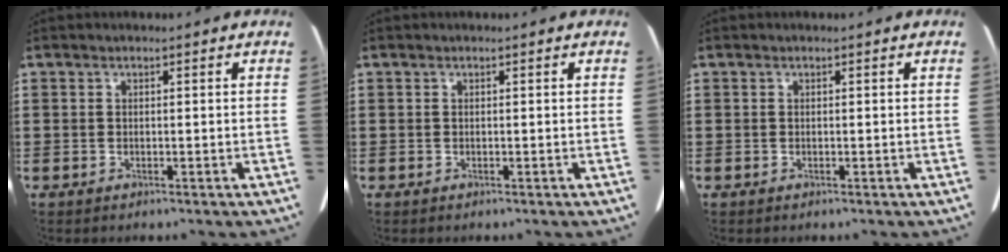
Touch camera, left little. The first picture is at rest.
{"total": 0.0}
{"total": 0.0}